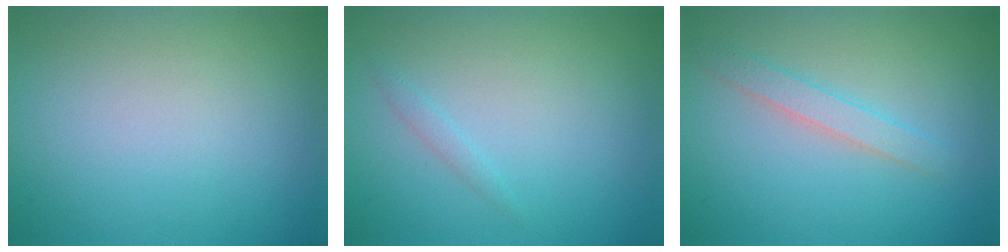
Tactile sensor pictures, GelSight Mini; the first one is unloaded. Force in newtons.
{"total": 0.7, "press": 0.7, "slide": 0.0}
{"total": 2.1, "press": 2.1, "slide": 0.1}